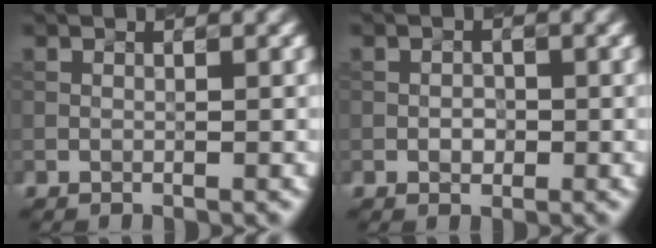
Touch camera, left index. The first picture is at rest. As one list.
[{"total": 0.7, "force": [-0.4, 0.5, 0.2], "torque": [-0.005, 0.004, 0.000]}]